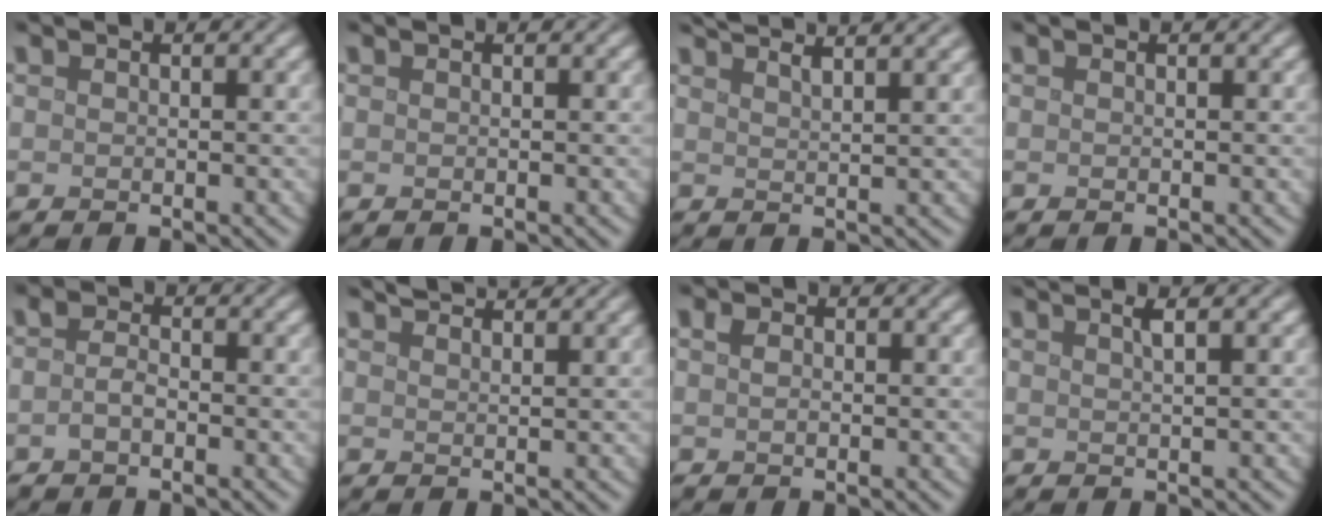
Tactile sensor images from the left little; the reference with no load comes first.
{"total": 0.0}
{"total": 5.8, "force": [4.7, 1.5, 3.1], "torque": [-0.017, 0.034, 0.037]}
{"total": 0.0}
{"total": 1.7, "force": [-0.6, 0.9, 1.3], "torque": [-0.028, 0.003, -0.016]}
{"total": 2.9, "force": [2.7, 0.4, 0.9], "torque": [-0.007, 0.006, 0.039]}
{"total": 1.0, "force": [0.3, 0.7, 0.7], "torque": [-0.016, 0.002, 0.003]}
{"total": 1.8, "force": [1.1, 0.5, 1.4], "torque": [-0.013, 0.004, 0.013]}